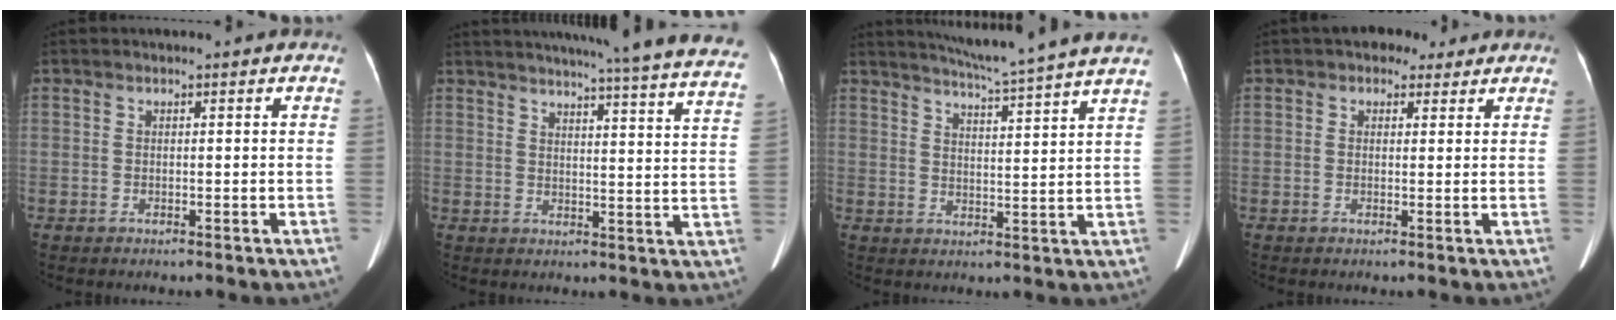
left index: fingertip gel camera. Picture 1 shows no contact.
{"total": 28.8, "force": [26.3, -0.2, 11.8], "torque": [-0.171, -0.080, 0.300]}
{"total": 14.3, "force": [12.7, -1.9, 6.2], "torque": [-0.106, -0.021, 0.164]}
{"total": 3.4, "force": [2.2, 2.3, 1.1], "torque": [-0.011, 0.014, 0.029]}